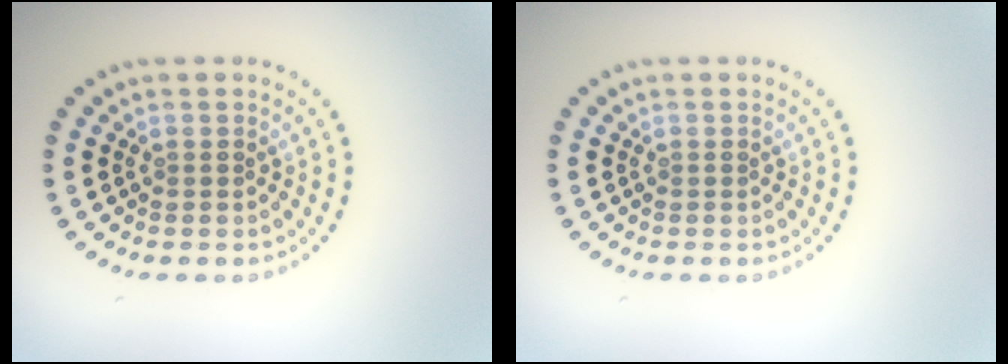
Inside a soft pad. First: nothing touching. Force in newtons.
{"total": 0.0}